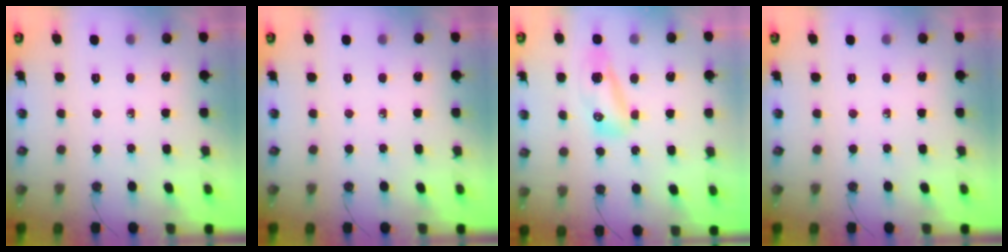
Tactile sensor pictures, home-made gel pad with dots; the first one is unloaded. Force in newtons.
{"total": 0.0}
{"total": 8.2, "press": 8.1, "slide": 1.2}
{"total": 0.0}